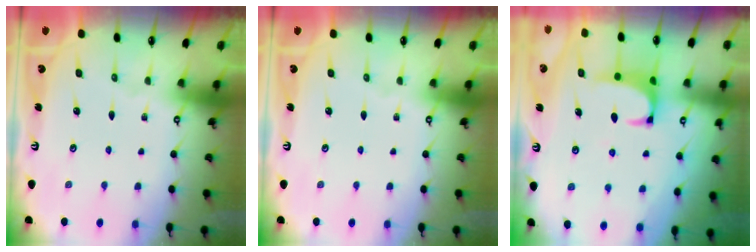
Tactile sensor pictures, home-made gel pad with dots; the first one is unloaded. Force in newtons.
{"total": 0.0}
{"total": 1.3, "press": 1.1, "slide": 0.8}